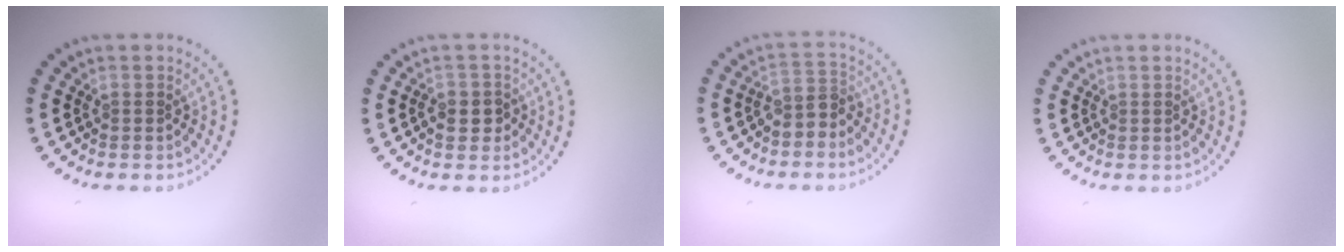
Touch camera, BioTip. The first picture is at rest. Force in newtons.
{"total": 2.4, "press": 2.3, "slide": 0.9}
{"total": 2.4, "press": 2.0, "slide": 1.4}
{"total": 0.0}